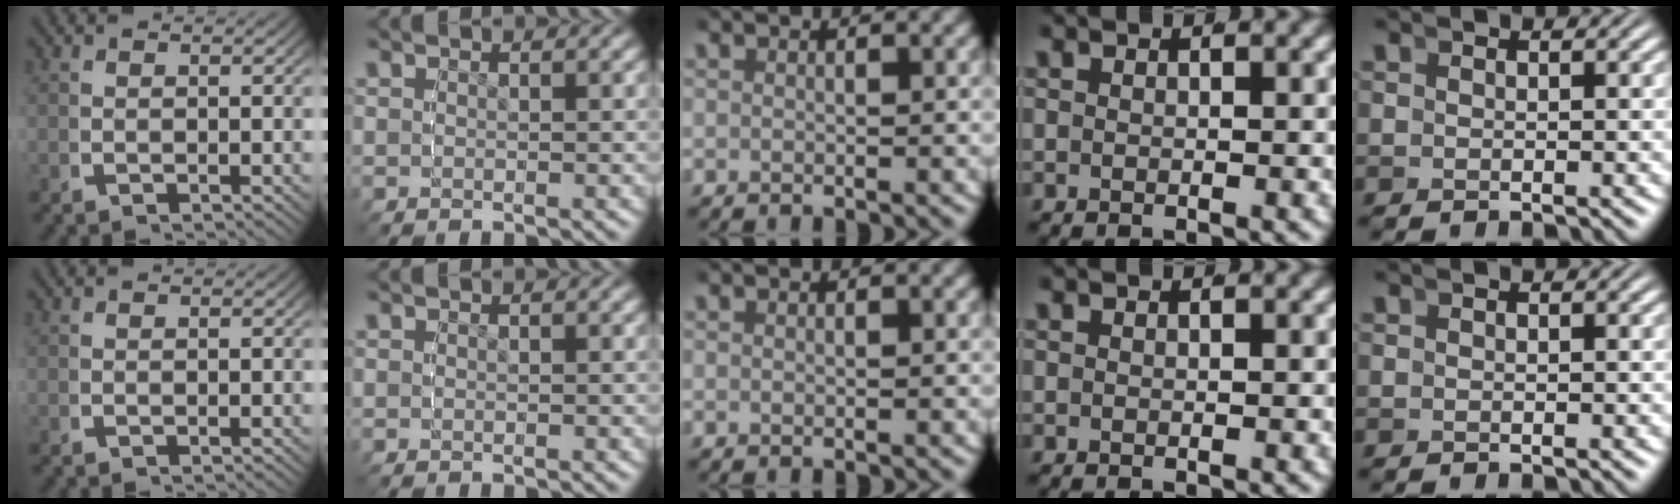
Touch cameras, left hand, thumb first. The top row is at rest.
{}